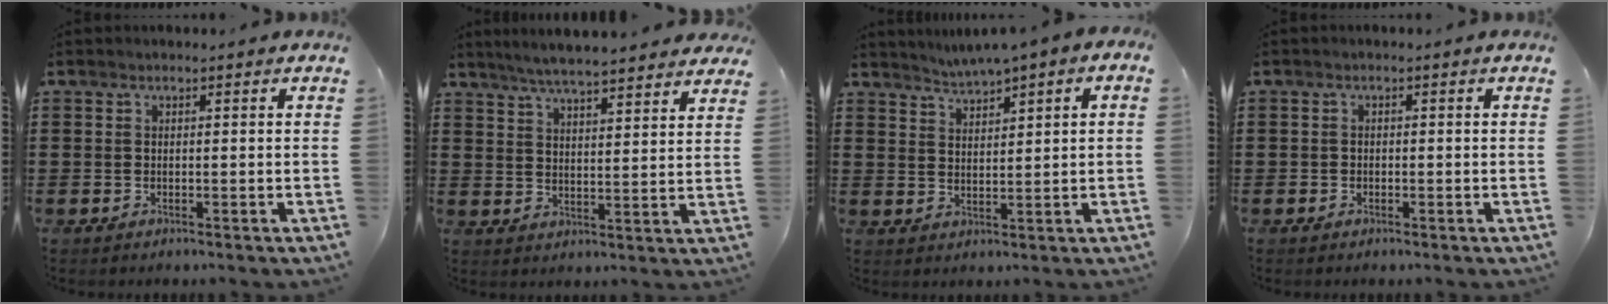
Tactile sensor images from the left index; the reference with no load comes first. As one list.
[{"total": 5.4, "force": [5.1, 0.0, 1.7], "torque": [-0.053, -0.022, 0.089]}, {"total": 1.5, "force": [1.5, 0.0, 0.1], "torque": [-0.009, -0.005, 0.024]}, {"total": 0.8, "force": [-0.5, 0.6, 0.0], "torque": [-0.003, 0.001, -0.011]}]